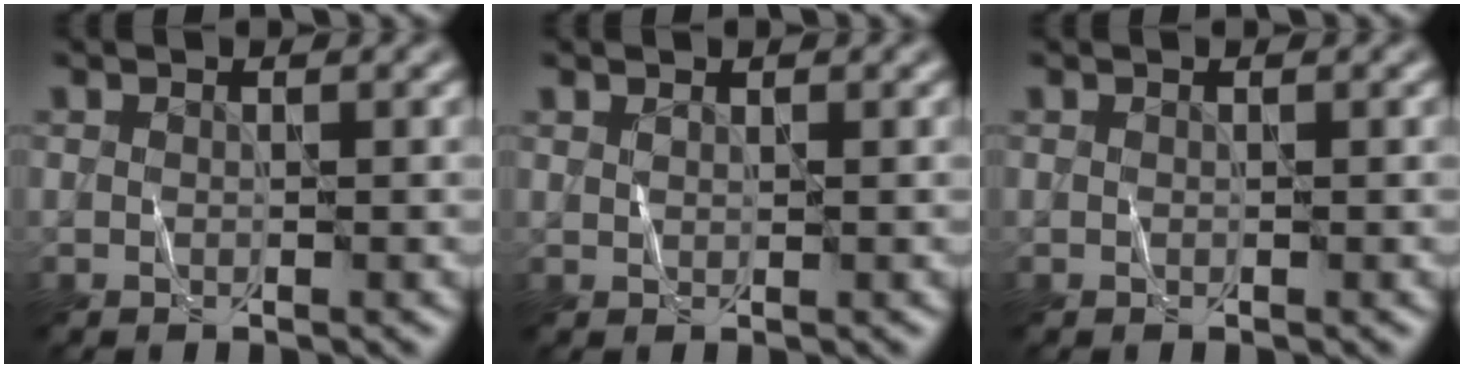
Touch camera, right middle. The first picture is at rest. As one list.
[{"total": 0.6, "force": [0.4, 0.3, 0.2], "torque": [-0.007, -0.001, 0.010]}, {"total": 0.0}]